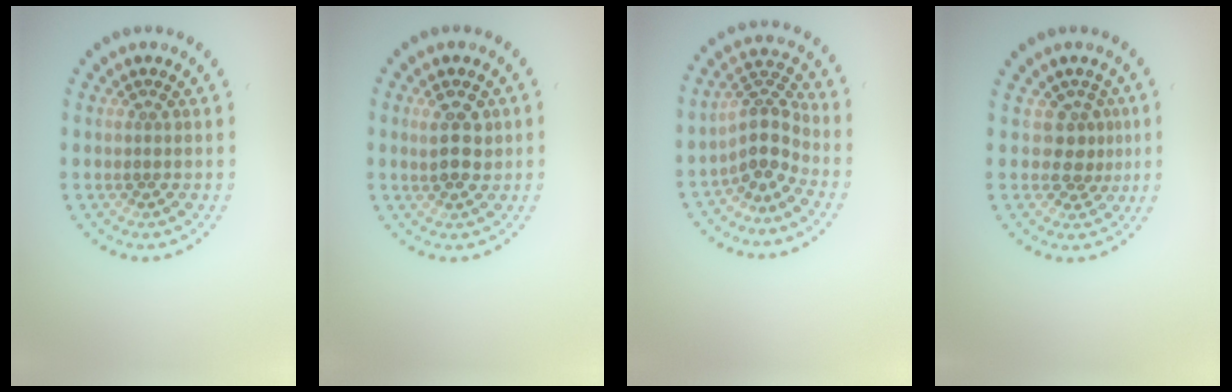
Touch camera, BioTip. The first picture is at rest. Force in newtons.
{"total": 2.8, "press": 2.8, "slide": 0.4}
{"total": 3.5, "press": 2.5, "slide": 2.5}
{"total": 2.2, "press": 1.5, "slide": 1.7}